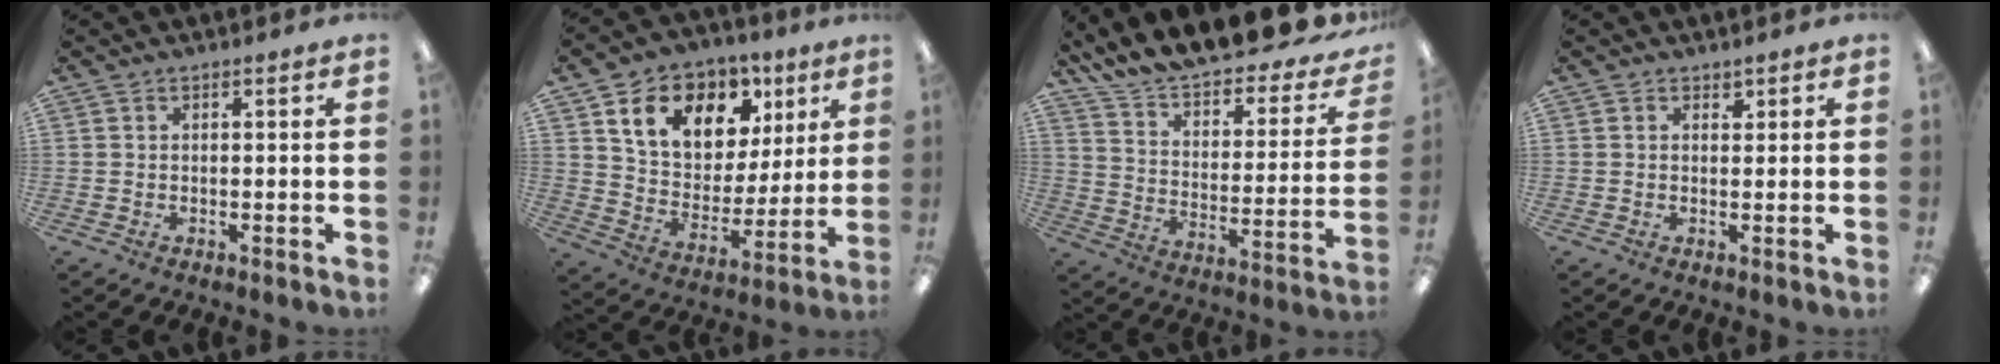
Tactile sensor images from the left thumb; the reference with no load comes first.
{"total": 15.5, "force": [8.5, 10.5, 7.4], "torque": [-0.142, -0.028, 0.160]}
{"total": 14.3, "force": [13.0, 3.2, 5.1], "torque": [-0.099, -0.111, 0.223]}
{"total": 1.1, "force": [0.7, 0.8, 0.3], "torque": [0.002, -0.001, 0.011]}